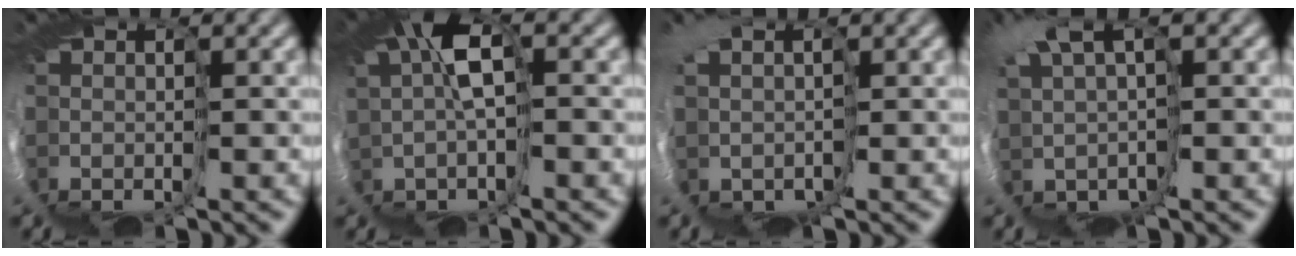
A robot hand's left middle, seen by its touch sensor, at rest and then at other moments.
{"total": 4.2, "force": [2.0, 1.1, 3.5], "torque": [-0.090, 0.019, 0.023]}
{"total": 4.0, "force": [0.6, 2.8, 2.8], "torque": [-0.067, -0.017, 0.001]}
{"total": 3.6, "force": [1.7, 1.2, 2.9], "torque": [-0.083, -0.004, 0.020]}